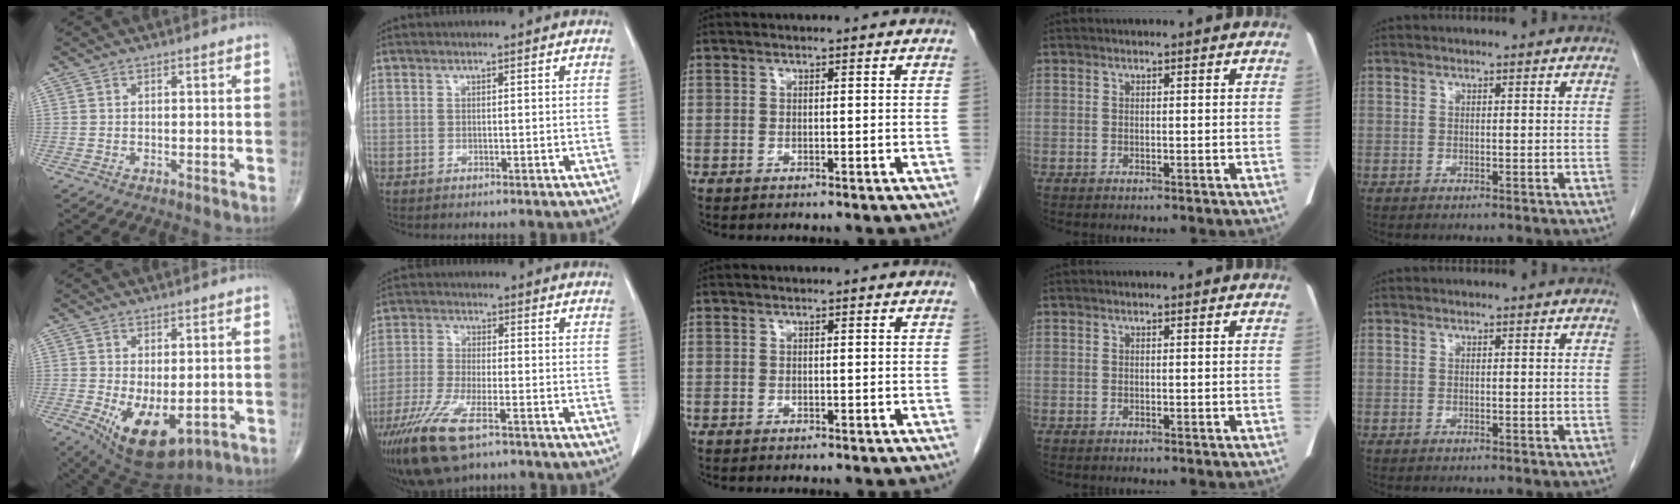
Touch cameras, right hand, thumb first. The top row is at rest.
{"thumb": {"total": 11.4, "force": [-3.2, 5.6, 9.3], "torque": [-0.146, -0.017, -0.031]}, "index": {"total": 11.3, "force": [-7.1, 2.7, 8.3], "torque": [-0.165, -0.026, -0.127]}}